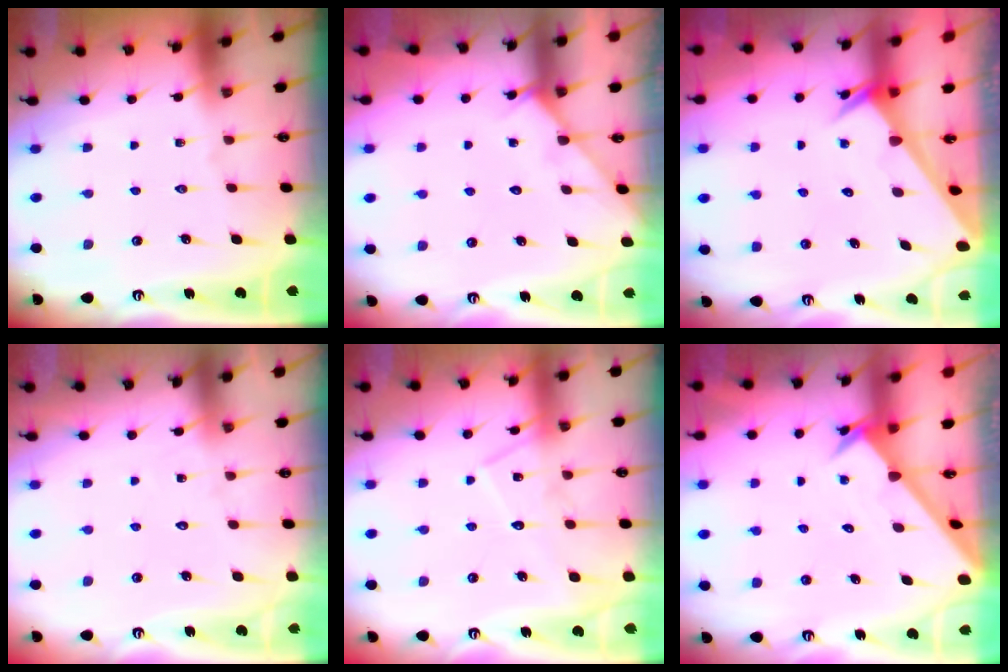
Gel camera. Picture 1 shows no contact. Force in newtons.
{"total": 2.8, "press": 2.7, "slide": 0.4}
{"total": 2.0, "press": 2.0, "slide": 0.1}
{"total": 6.3, "press": 6.3, "slide": 0.6}
{"total": 11.9, "press": 11.9, "slide": 0.9}
{"total": 2.4, "press": 2.4, "slide": 0.2}